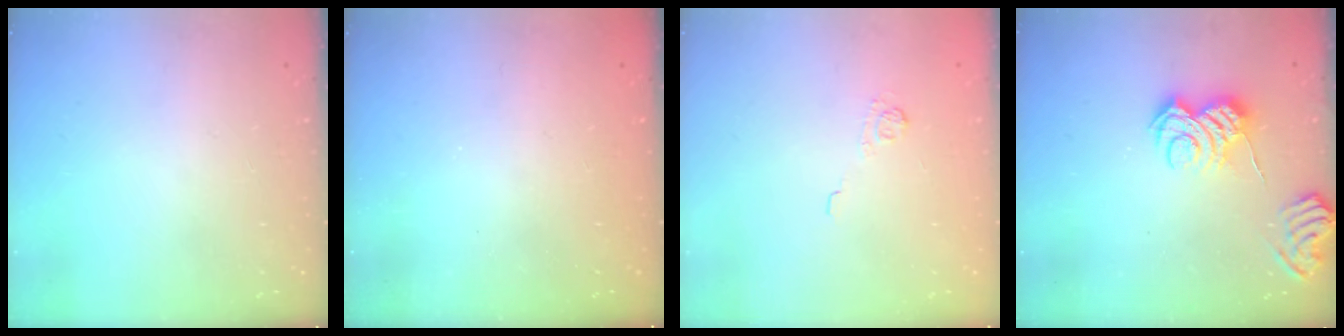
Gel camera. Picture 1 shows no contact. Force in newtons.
{"total": 2.3, "press": 2.2, "slide": 0.7}
{"total": 4.1, "press": 3.9, "slide": 1.3}
{"total": 4.4, "press": 4.3, "slide": 0.6}